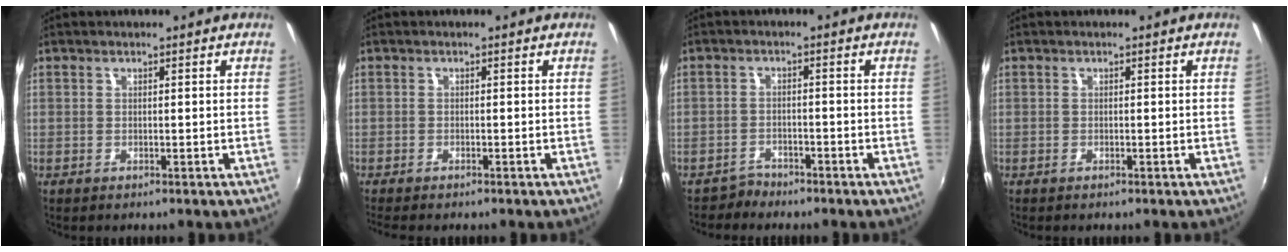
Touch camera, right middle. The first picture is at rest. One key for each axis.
{"total": 2.6, "fx": -2.2, "fy": 0.6, "fz": 1.2, "tx": -0.030, "ty": -0.015, "tz": -0.038}
{"total": 2.9, "fx": -2.6, "fy": 1.3, "fz": -0.1, "tx": -0.005, "ty": 0.003, "tz": -0.048}
{"total": 0.0}